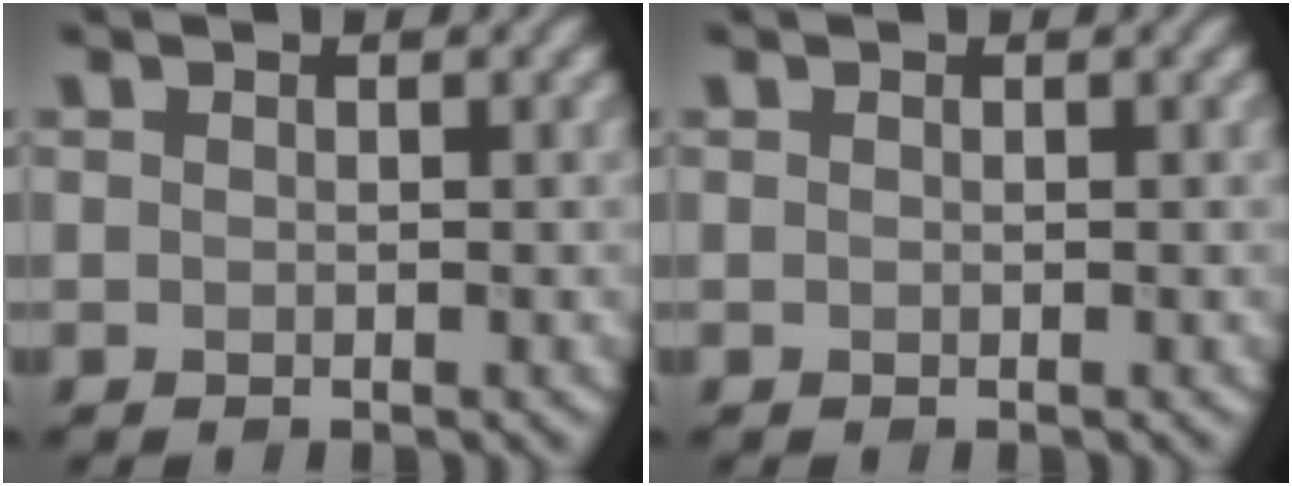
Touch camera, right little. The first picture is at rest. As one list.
[{"total": 0.0}]